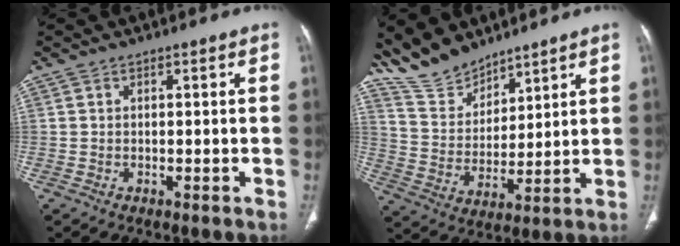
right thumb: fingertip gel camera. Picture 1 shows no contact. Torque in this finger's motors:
{"motor_torque": [-1.21, 3.80, 0.07, 1.94, 0.05]}